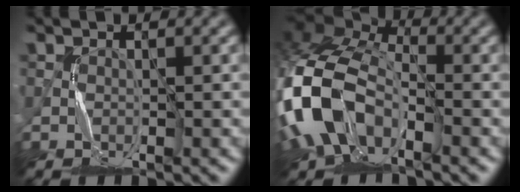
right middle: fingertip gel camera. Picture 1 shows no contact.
{"total": 13.8, "force": [-3.7, 8.7, 10.1], "torque": [-0.240, -0.005, -0.077]}